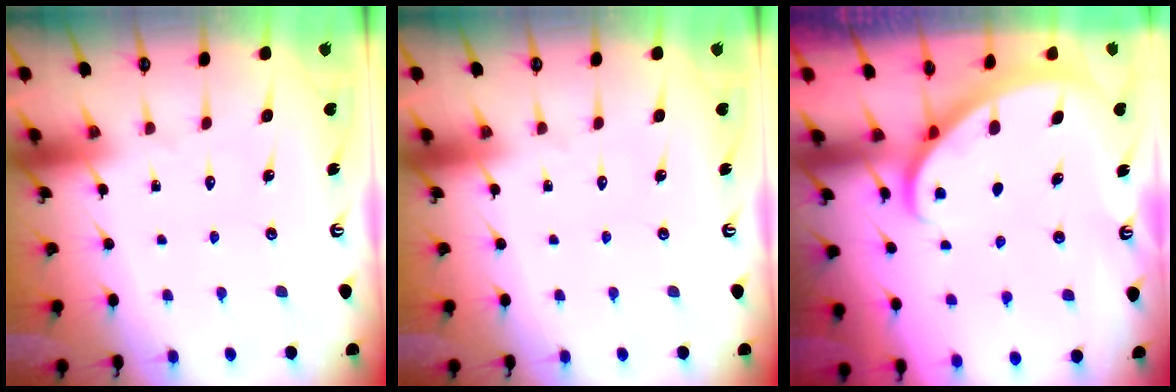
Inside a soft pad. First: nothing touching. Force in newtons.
{"total": 0.0}
{"total": 1.8, "press": 1.8, "slide": 0.1}